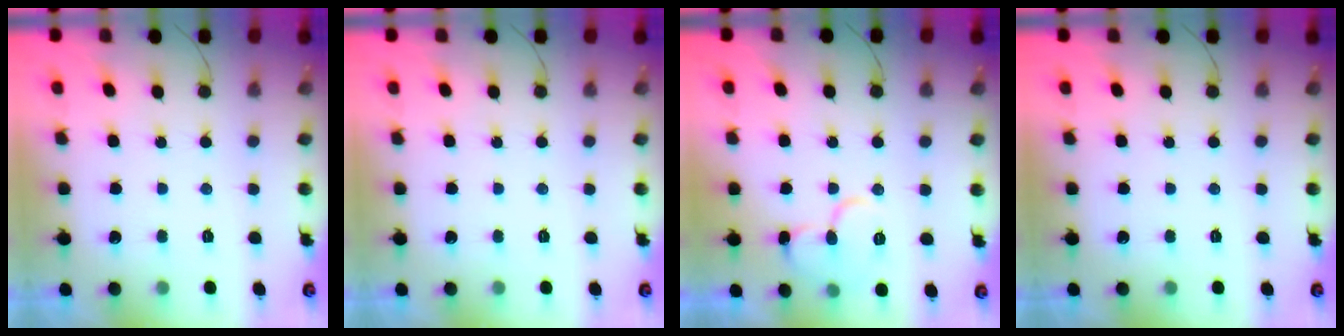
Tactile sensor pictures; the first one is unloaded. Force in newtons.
{"total": 0.0}
{"total": 10.7, "press": 10.7, "slide": 1.1}
{"total": 0.0}